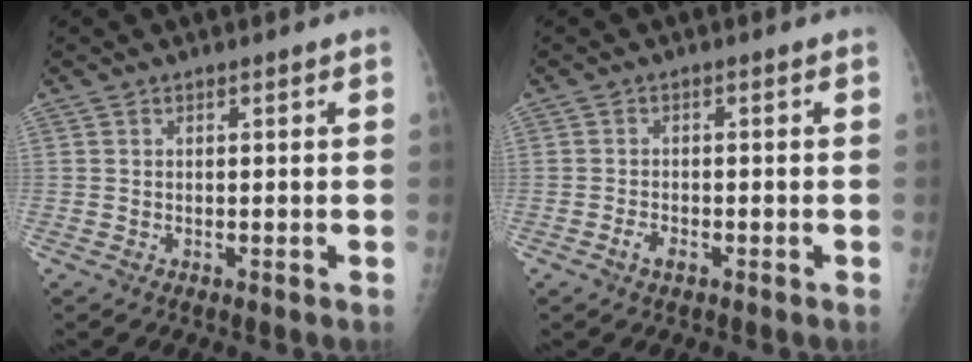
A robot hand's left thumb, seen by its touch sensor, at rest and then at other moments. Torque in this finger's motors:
{"motor_torque": [-0.12, 0.07, 0.02, 0.01, 0.00]}